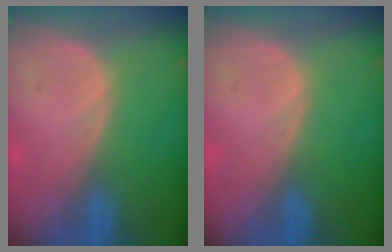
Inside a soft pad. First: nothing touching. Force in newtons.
{"total": 0.0}